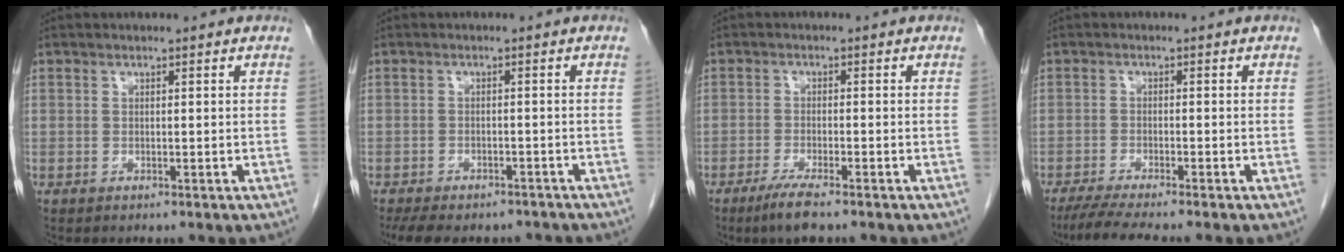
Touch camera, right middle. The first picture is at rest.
{"total": 11.7, "force": [-9.9, 4.4, 4.4], "torque": [-0.089, -0.002, -0.125]}
{"total": 4.3, "force": [-3.1, 0.3, 3.0], "torque": [-0.061, -0.010, -0.056]}
{"total": 6.3, "force": [-5.3, -0.6, 3.4], "torque": [-0.050, -0.020, -0.087]}